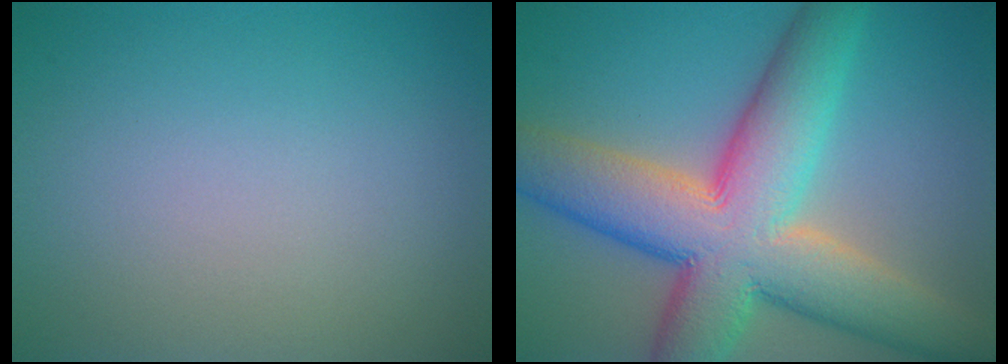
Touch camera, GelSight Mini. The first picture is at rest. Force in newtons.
{"total": 12.9, "press": 12.9, "slide": 0.7}